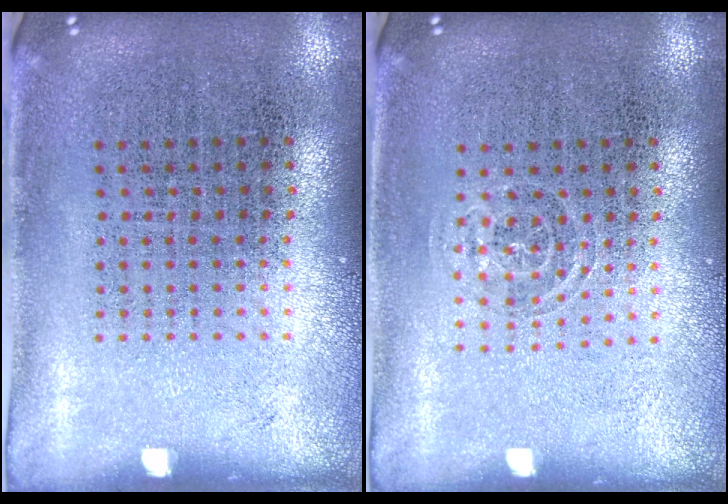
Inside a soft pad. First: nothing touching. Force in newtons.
{"total": 0.9, "press": 0.6, "slide": 0.7}